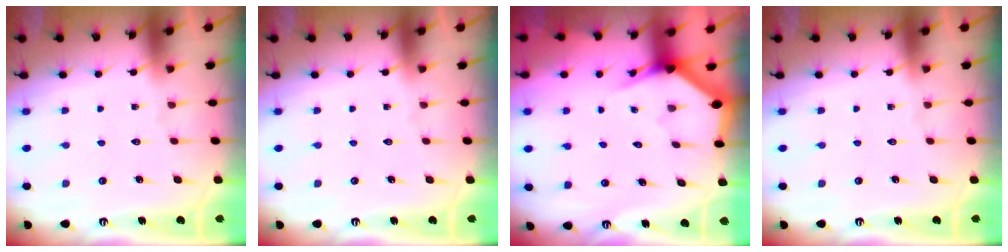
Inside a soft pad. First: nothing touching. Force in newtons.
{"total": 0.0}
{"total": 2.7, "press": 2.7, "slide": 0.1}
{"total": 0.0}